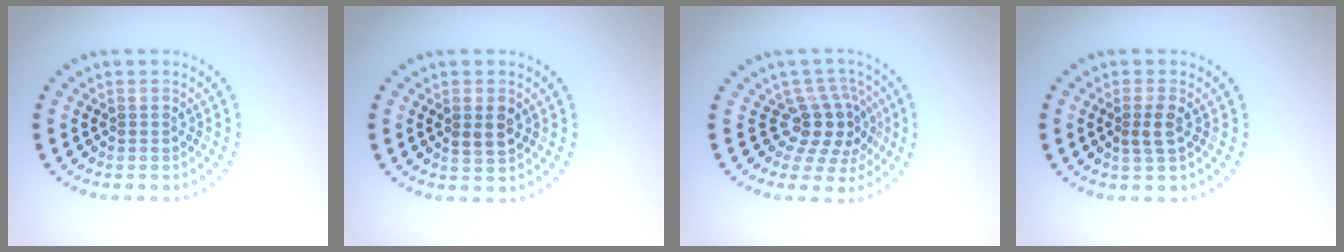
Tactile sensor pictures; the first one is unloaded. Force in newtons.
{"total": 1.8, "press": 1.8, "slide": 0.4}
{"total": 4.1, "press": 3.0, "slide": 2.8}
{"total": 1.4, "press": 1.4, "slide": 0.4}